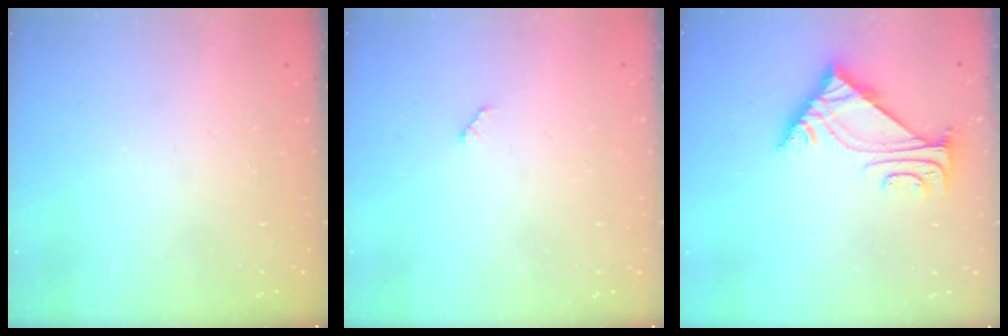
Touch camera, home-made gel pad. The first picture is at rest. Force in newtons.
{"total": 2.5, "press": 2.4, "slide": 0.4}
{"total": 6.1, "press": 6.0, "slide": 1.0}